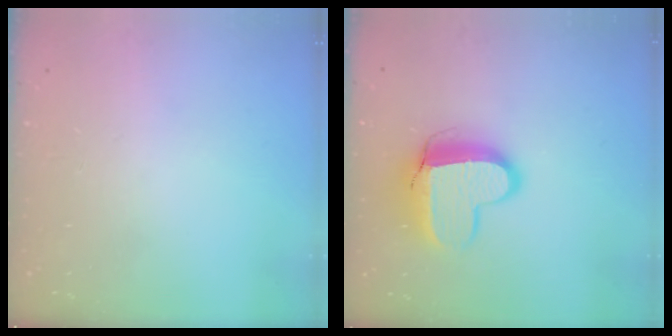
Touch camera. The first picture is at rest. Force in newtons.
{"total": 12.7, "press": 12.6, "slide": 1.1}